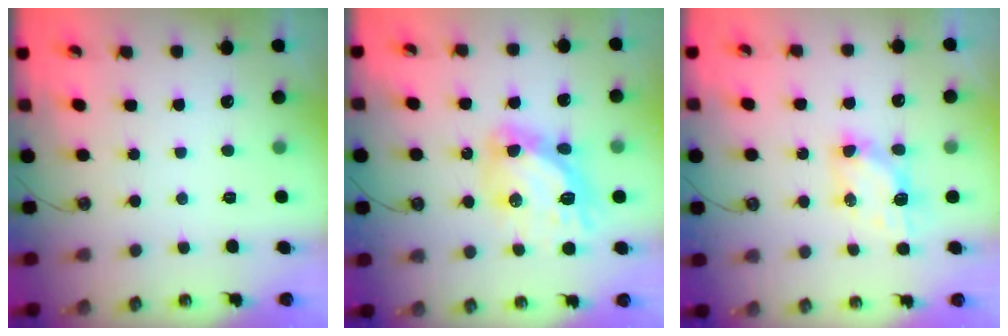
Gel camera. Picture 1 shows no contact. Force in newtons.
{"total": 14.3, "press": 14.2, "slide": 1.7}
{"total": 5.5, "press": 5.5, "slide": 0.1}